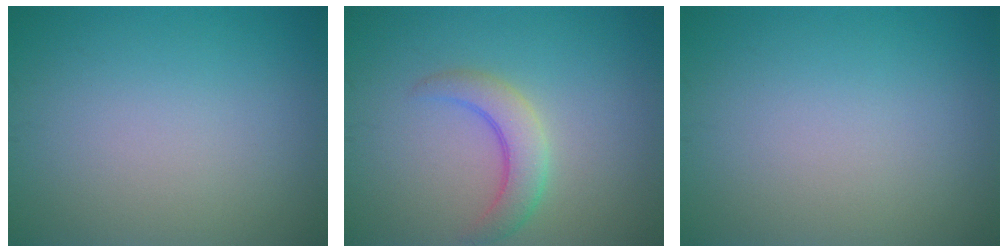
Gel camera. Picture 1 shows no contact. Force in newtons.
{"total": 3.2, "press": 3.2, "slide": 0.2}
{"total": 0.0}